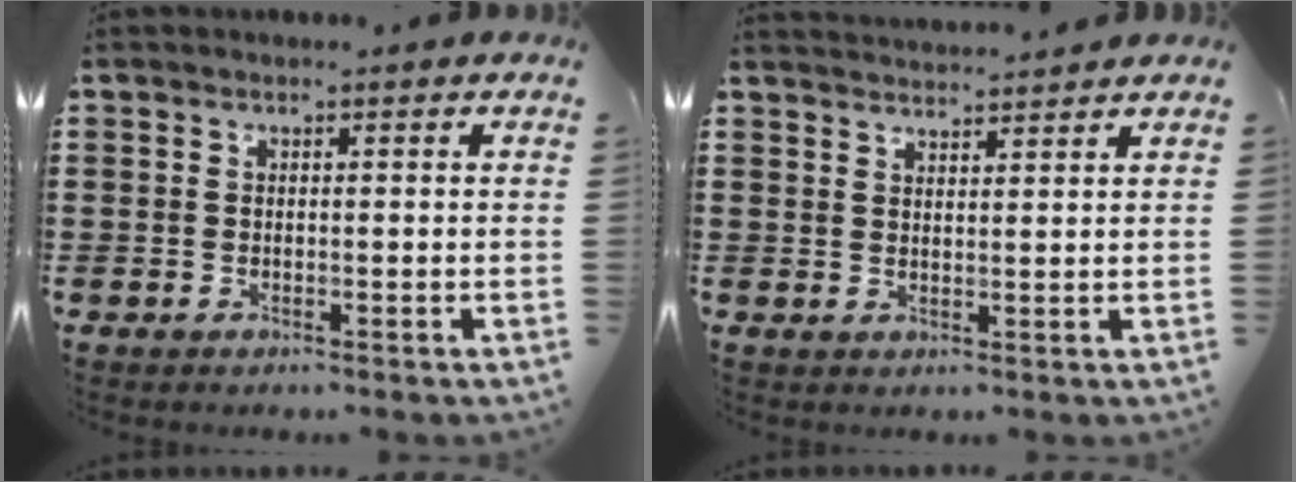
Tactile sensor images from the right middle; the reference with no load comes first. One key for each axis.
{"total": 2.5, "fx": 2.4, "fy": -0.2, "fz": -0.1, "tx": -0.005, "ty": -0.003, "tz": 0.047}